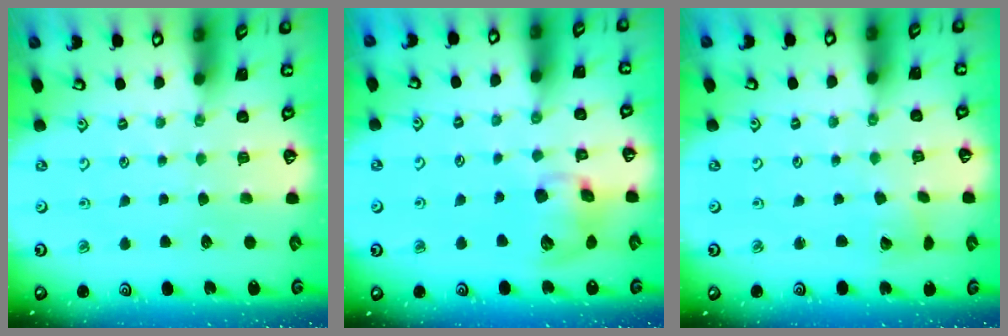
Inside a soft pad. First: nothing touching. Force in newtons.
{"total": 11.4, "press": 11.2, "slide": 2.1}
{"total": 2.5, "press": 2.5, "slide": 0.4}